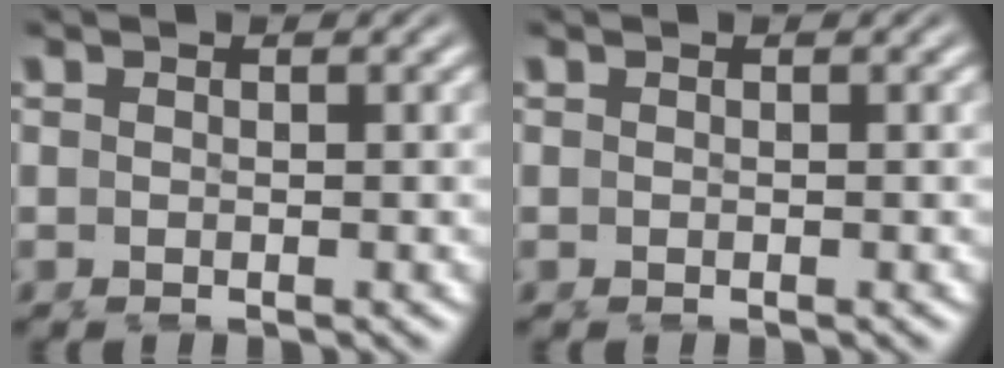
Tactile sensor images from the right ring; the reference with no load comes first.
{"total": 0.0}